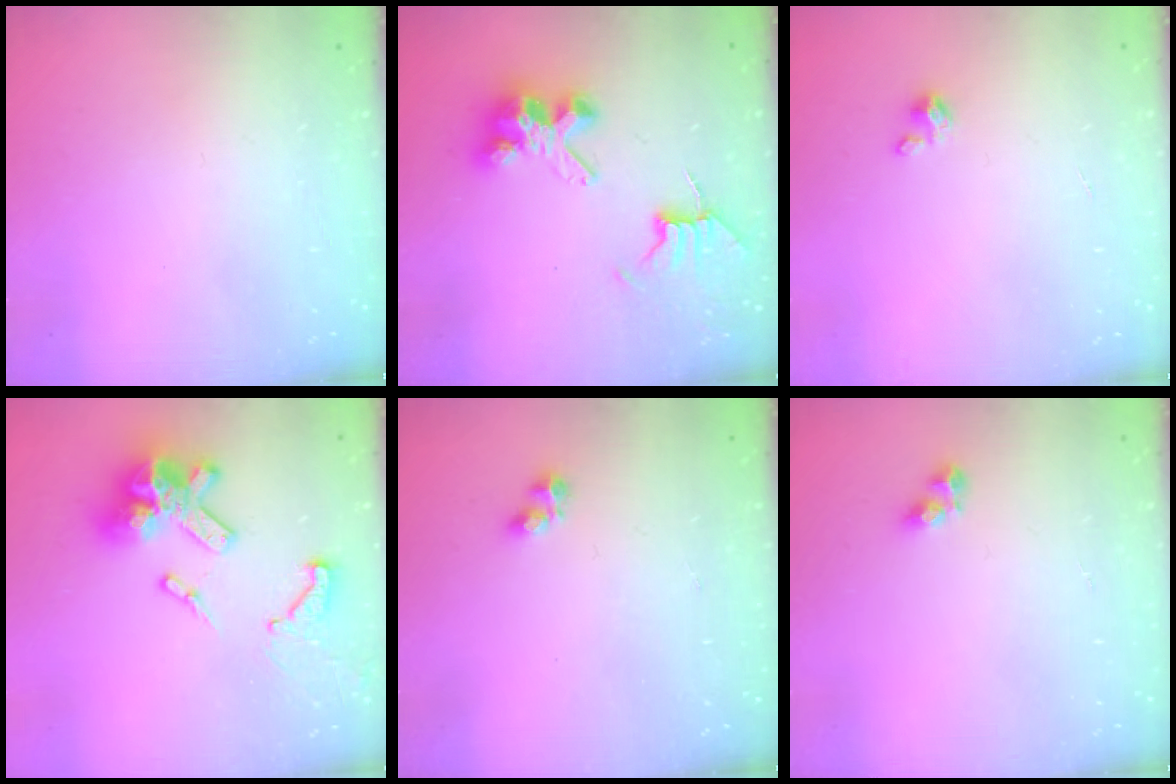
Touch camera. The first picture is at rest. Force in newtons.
{"total": 8.7, "press": 8.6, "slide": 0.7}
{"total": 2.0, "press": 1.9, "slide": 0.3}
{"total": 18.8, "press": 18.8, "slide": 1.6}
{"total": 2.7, "press": 2.7, "slide": 0.4}
{"total": 5.0, "press": 5.0, "slide": 0.6}